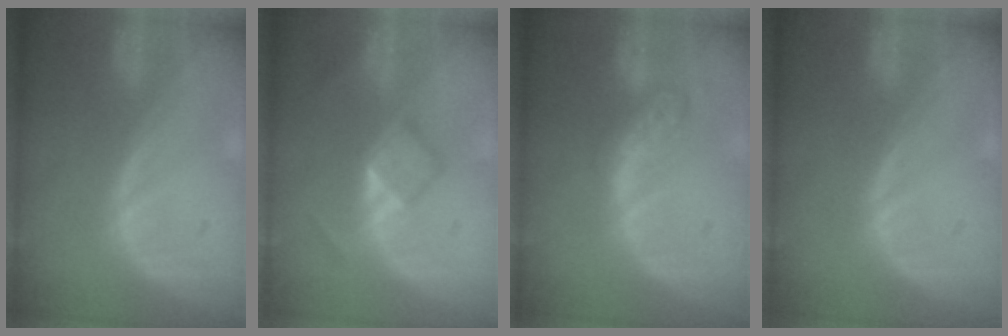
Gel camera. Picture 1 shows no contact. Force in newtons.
{"total": 4.5, "press": 4.4, "slide": 0.8}
{"total": 5.2, "press": 5.1, "slide": 1.0}
{"total": 0.0}